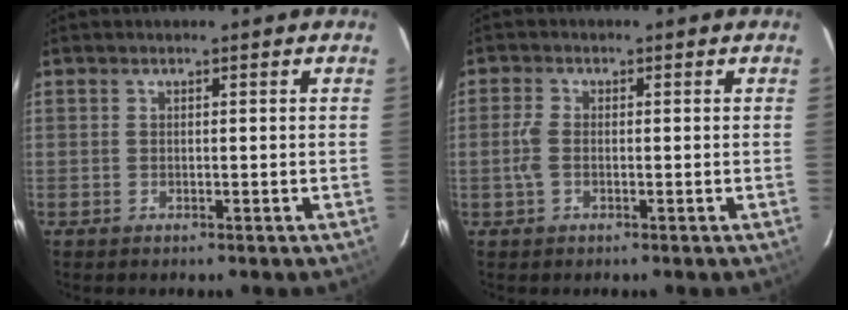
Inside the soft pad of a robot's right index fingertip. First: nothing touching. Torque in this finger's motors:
{"motor_torque": [0.53, 0.05, 0.28, 0.07]}